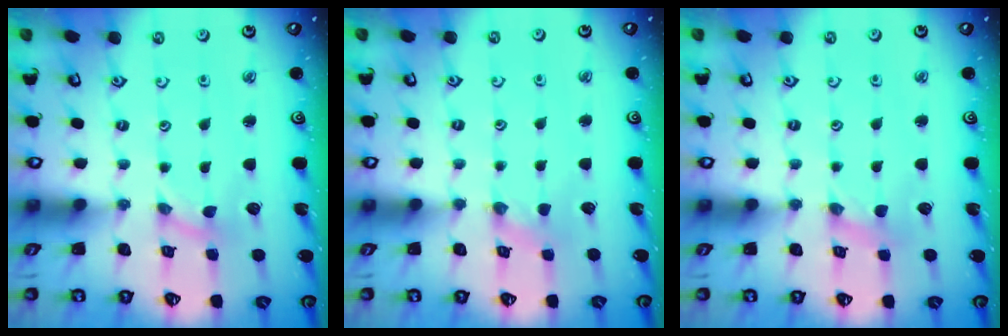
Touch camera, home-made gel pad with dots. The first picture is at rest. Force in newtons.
{"total": 0.0}
{"total": 0.0}